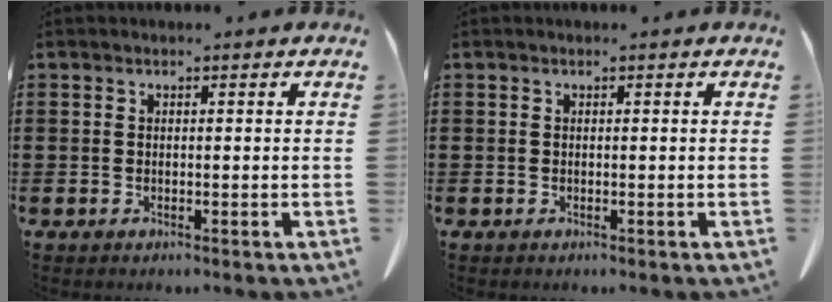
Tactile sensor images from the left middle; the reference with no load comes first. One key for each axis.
{"total": 0.0}